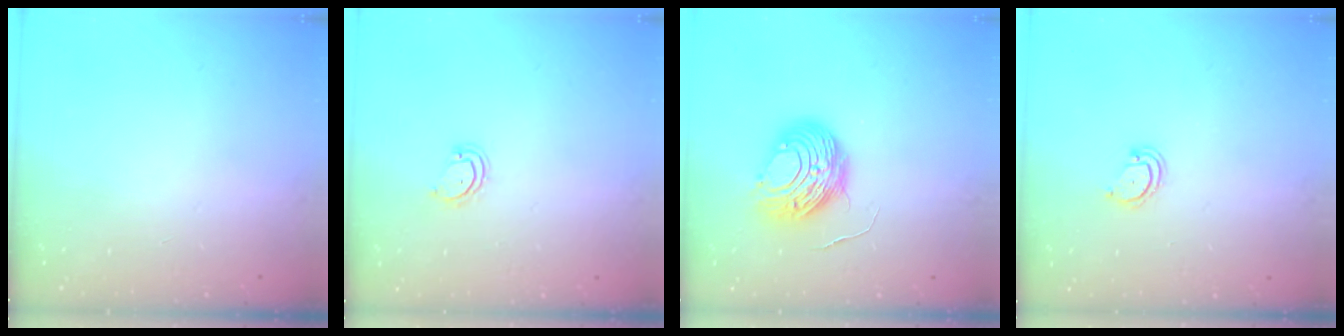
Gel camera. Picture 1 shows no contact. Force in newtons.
{"total": 2.9, "press": 2.9, "slide": 0.3}
{"total": 10.0, "press": 10.0, "slide": 0.9}
{"total": 2.5, "press": 2.5, "slide": 0.2}